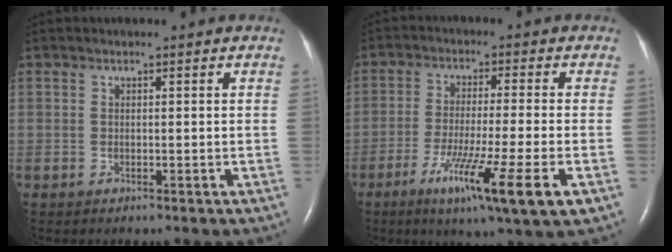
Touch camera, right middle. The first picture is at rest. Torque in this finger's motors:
{"motor_torque": [1.45, -0.69, 0.31, 0.18]}